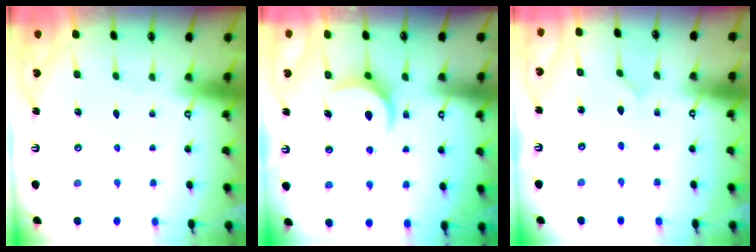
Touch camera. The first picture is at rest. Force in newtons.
{"total": 8.2, "press": 8.2, "slide": 0.4}
{"total": 1.1, "press": 1.1, "slide": 0.0}